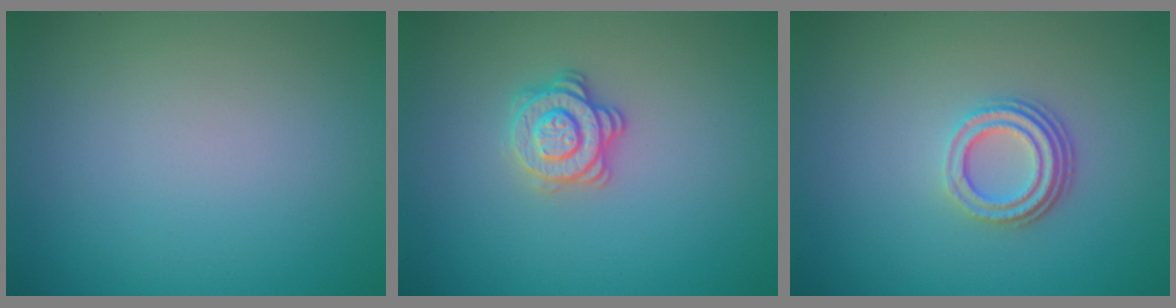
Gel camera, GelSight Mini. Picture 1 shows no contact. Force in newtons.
{"total": 2.8, "press": 2.6, "slide": 1.1}
{"total": 3.3, "press": 2.4, "slide": 2.3}